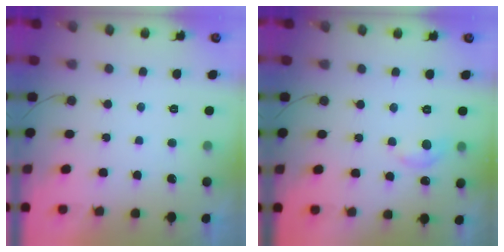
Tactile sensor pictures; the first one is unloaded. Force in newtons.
{"total": 7.4, "press": 7.3, "slide": 0.9}